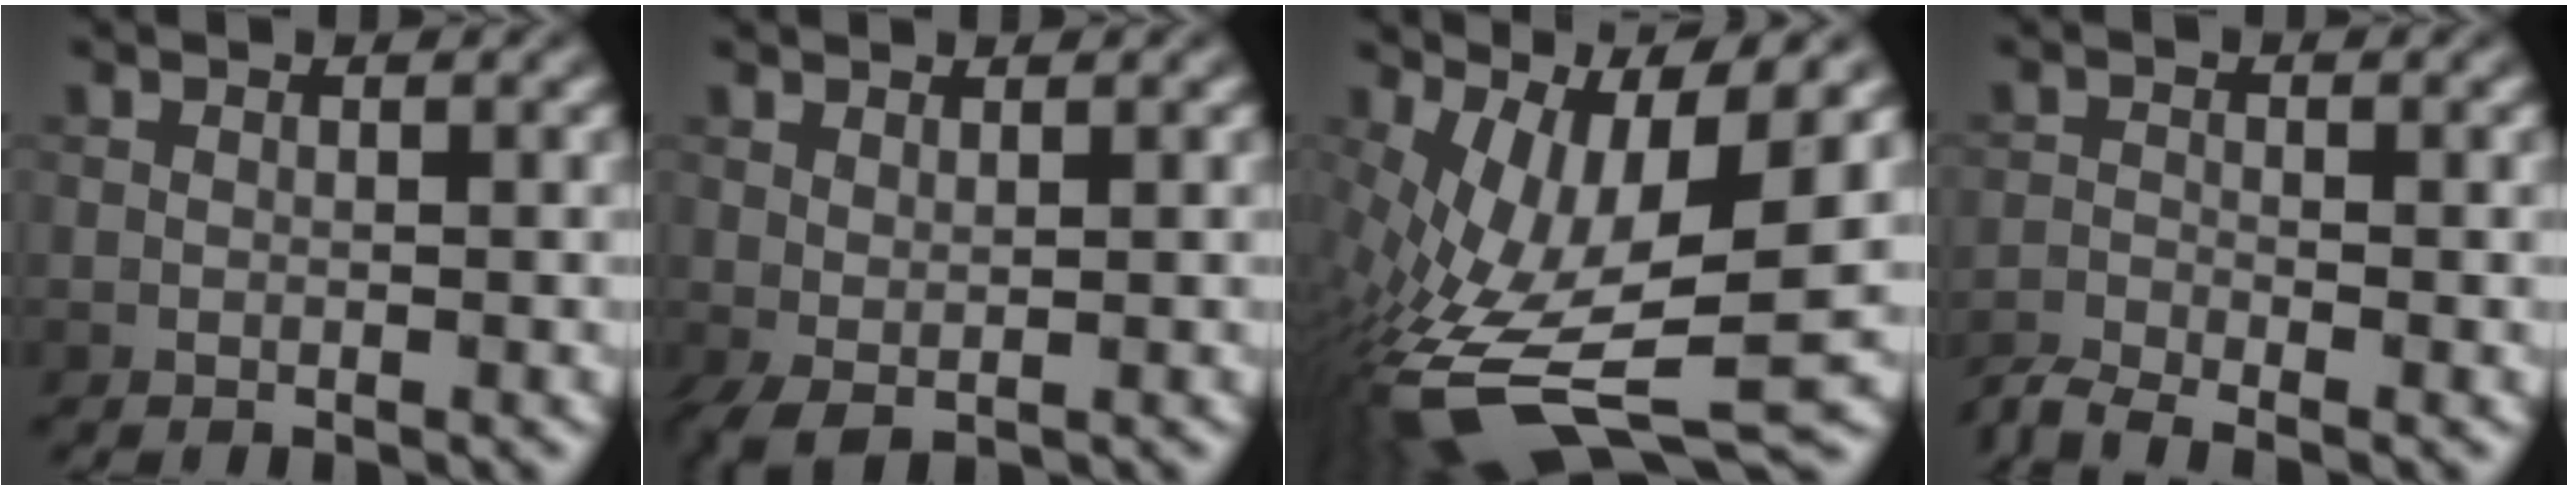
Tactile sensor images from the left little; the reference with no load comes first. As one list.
[{"total": 1.4, "force": [0.4, 0.6, 1.2], "torque": [-0.030, 0.002, 0.010]}, {"total": 14.1, "force": [-1.9, 5.0, 13.1], "torque": [-0.269, -0.018, -0.019]}, {"total": 3.5, "force": [-3.1, 0.6, 1.4], "torque": [-0.029, -0.012, -0.073]}]